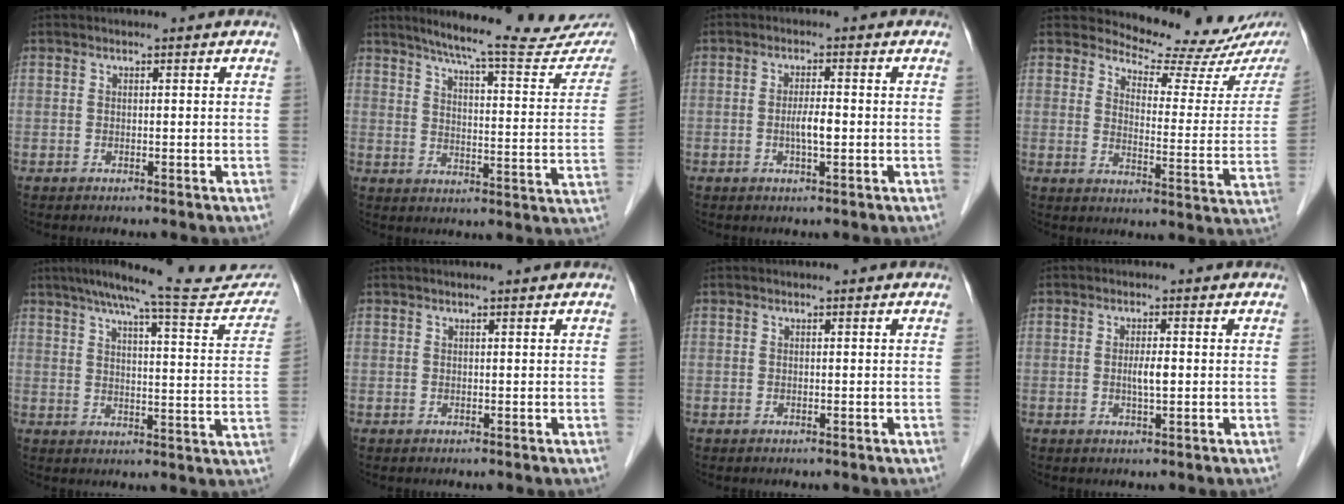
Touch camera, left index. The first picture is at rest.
{"total": 22.2, "force": [19.6, 1.6, 10.3], "torque": [-0.137, -0.048, 0.241]}
{"total": 2.9, "force": [-0.6, 0.5, 2.8], "torque": [-0.056, 0.000, -0.011]}
{"total": 13.1, "force": [12.6, 1.3, 3.2], "torque": [-0.038, -0.065, 0.145]}
{"total": 19.2, "force": [17.3, 2.0, 8.2], "torque": [-0.110, -0.018, 0.212]}
{"total": 1.1, "force": [0.9, -0.2, 0.5], "torque": [-0.010, 0.011, 0.019]}
{"total": 0.0}
{"total": 2.3, "force": [-0.2, 0.4, 2.2], "torque": [-0.045, -0.001, -0.004]}